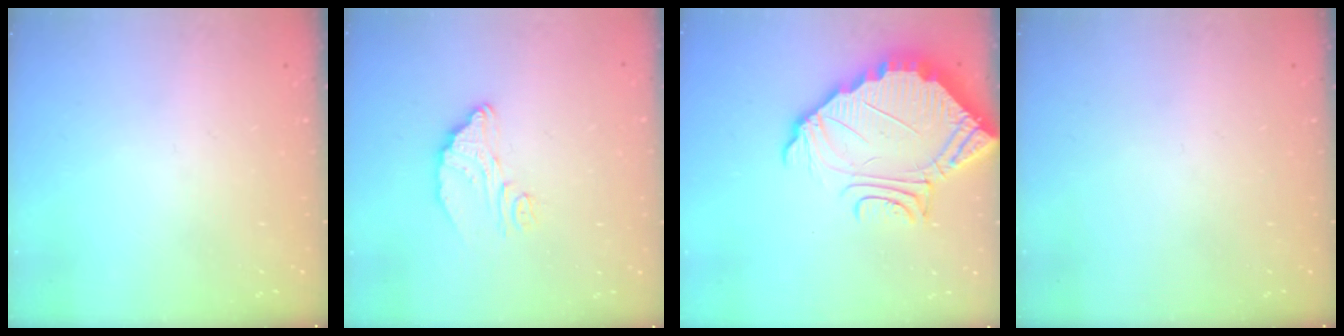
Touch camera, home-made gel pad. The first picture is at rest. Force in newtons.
{"total": 8.0, "press": 8.0, "slide": 0.4}
{"total": 11.1, "press": 11.1, "slide": 0.8}
{"total": 0.0}